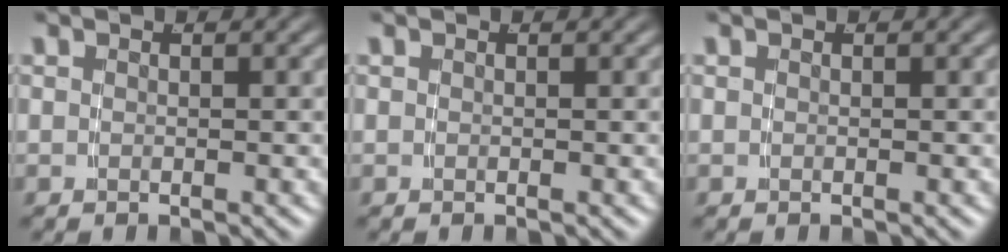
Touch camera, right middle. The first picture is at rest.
{"total": 0.0}
{"total": 0.0}